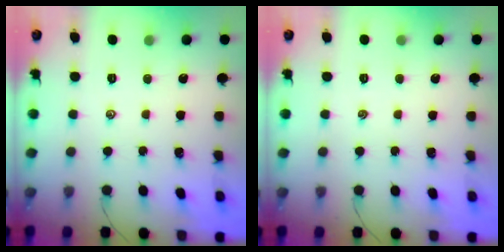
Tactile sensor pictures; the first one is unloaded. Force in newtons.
{"total": 0.0}